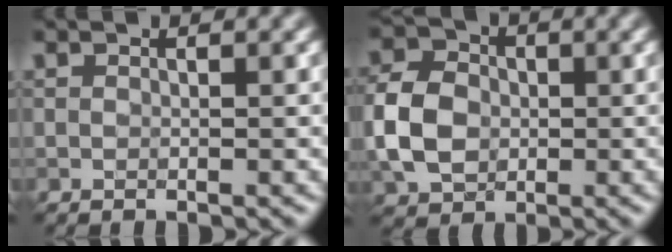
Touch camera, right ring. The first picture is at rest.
{"total": 6.6, "force": [-0.8, 5.2, 4.0], "torque": [-0.094, 0.006, -0.028]}